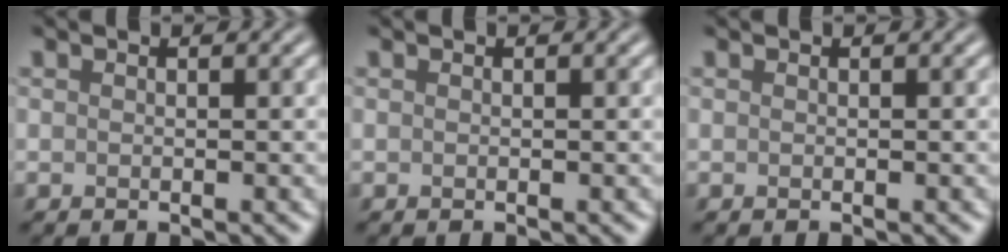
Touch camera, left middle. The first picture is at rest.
{"total": 0.0}
{"total": 0.0}